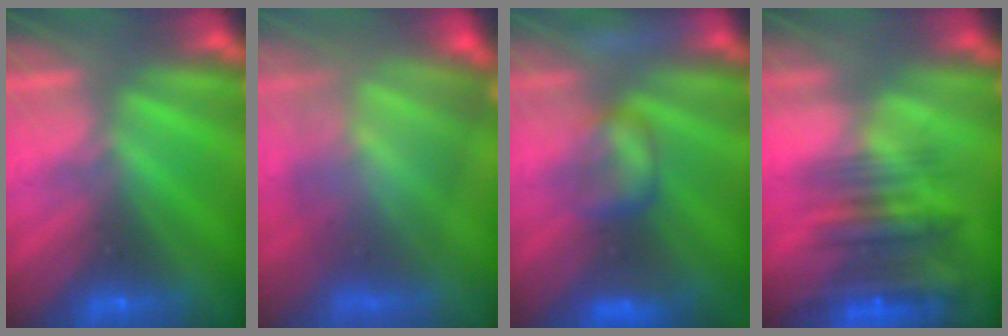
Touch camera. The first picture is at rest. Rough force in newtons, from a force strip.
{"total": 9.8}
{"total": 6.8}
{"total": 6.5}